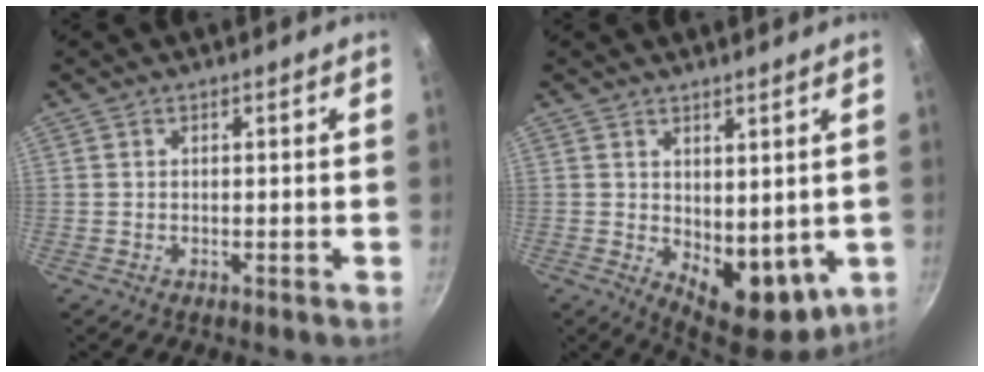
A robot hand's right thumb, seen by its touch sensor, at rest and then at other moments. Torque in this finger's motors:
{"motor_torque": [-0.26, 0.68, 0.38, 0.54, 0.04]}